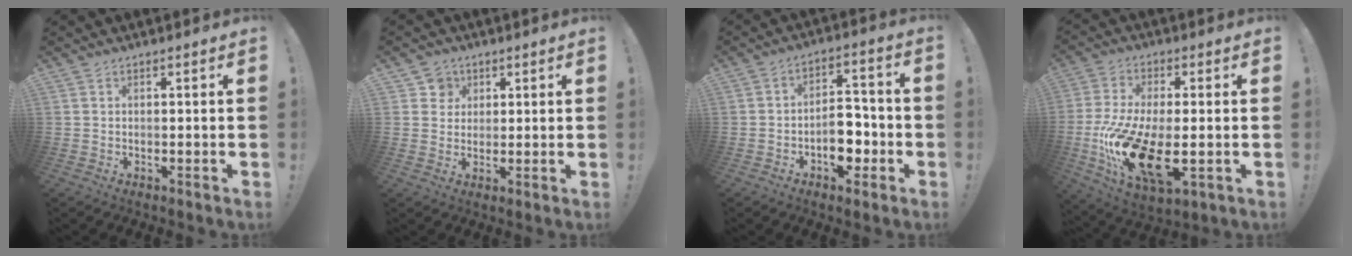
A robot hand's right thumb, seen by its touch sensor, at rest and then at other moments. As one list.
[{"total": 4.9, "force": [2.1, 4.4, 0.7], "torque": [-0.010, -0.008, 0.039]}, {"total": 10.2, "force": [-3.4, 6.4, 7.2], "torque": [-0.095, 0.025, -0.056]}, {"total": 19.5, "force": [-4.2, 8.7, 16.9], "torque": [-0.330, 0.003, -0.057]}]